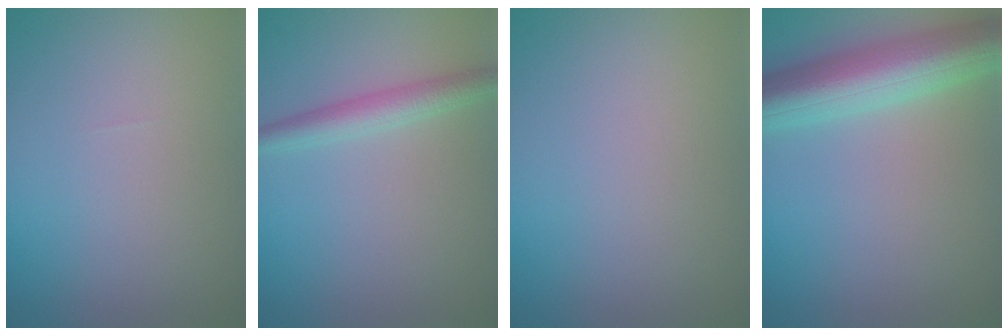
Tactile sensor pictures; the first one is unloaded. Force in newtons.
{"total": 2.7, "press": 2.7, "slide": 0.0}
{"total": 0.0}
{"total": 8.2, "press": 8.1, "slide": 0.4}